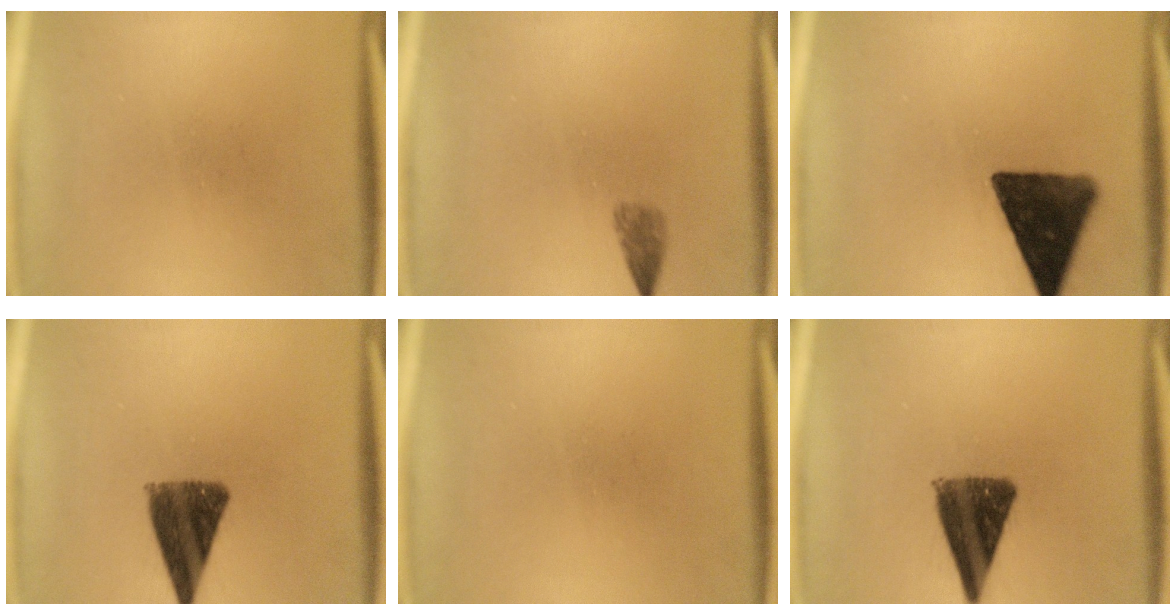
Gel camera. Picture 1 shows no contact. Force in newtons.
{"total": 1.8}
{"total": 13.9}
{"total": 10.3}
{"total": 0.0}
{"total": 10.7}